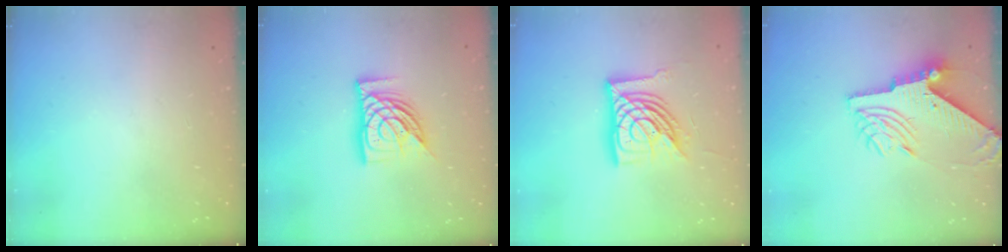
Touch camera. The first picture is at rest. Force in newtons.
{"total": 14.0, "press": 13.9, "slide": 1.6}
{"total": 16.7, "press": 16.6, "slide": 1.9}
{"total": 10.4, "press": 10.3, "slide": 1.4}